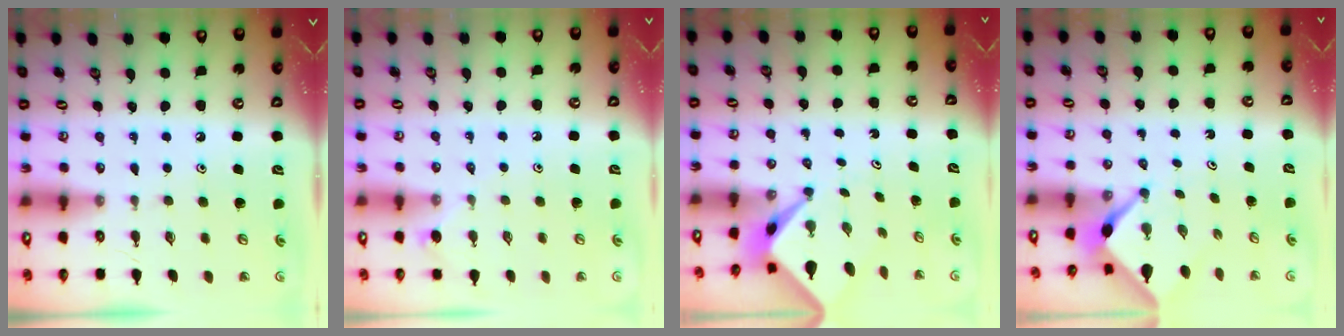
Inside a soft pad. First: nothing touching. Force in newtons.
{"total": 3.4, "press": 3.3, "slide": 0.5}
{"total": 2.6, "press": 2.6, "slide": 0.2}
{"total": 2.3, "press": 2.3, "slide": 0.3}